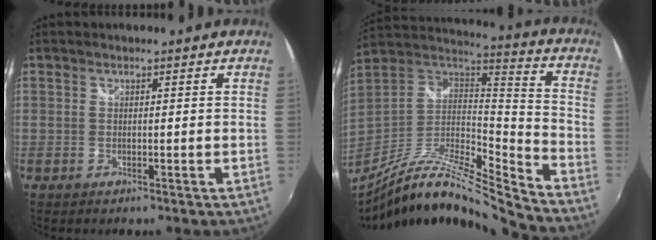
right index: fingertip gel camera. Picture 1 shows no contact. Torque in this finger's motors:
{"motor_torque": [0.60, -0.87, -0.05, 0.01]}